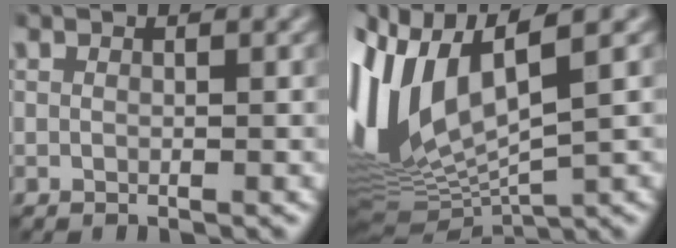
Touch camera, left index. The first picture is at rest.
{"total": 11.0, "force": [1.1, 4.5, 10.0], "torque": [-0.227, 0.000, 0.034]}